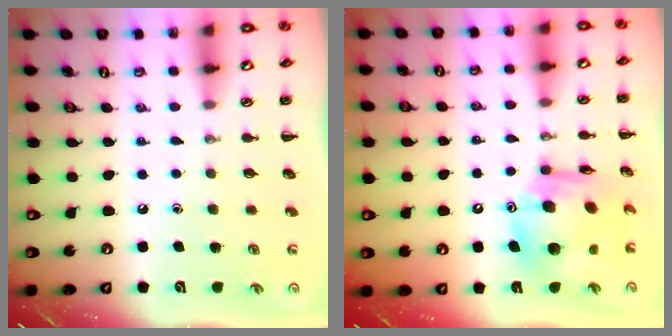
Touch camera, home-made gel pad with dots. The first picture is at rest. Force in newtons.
{"total": 11.6, "press": 11.1, "slide": 3.3}